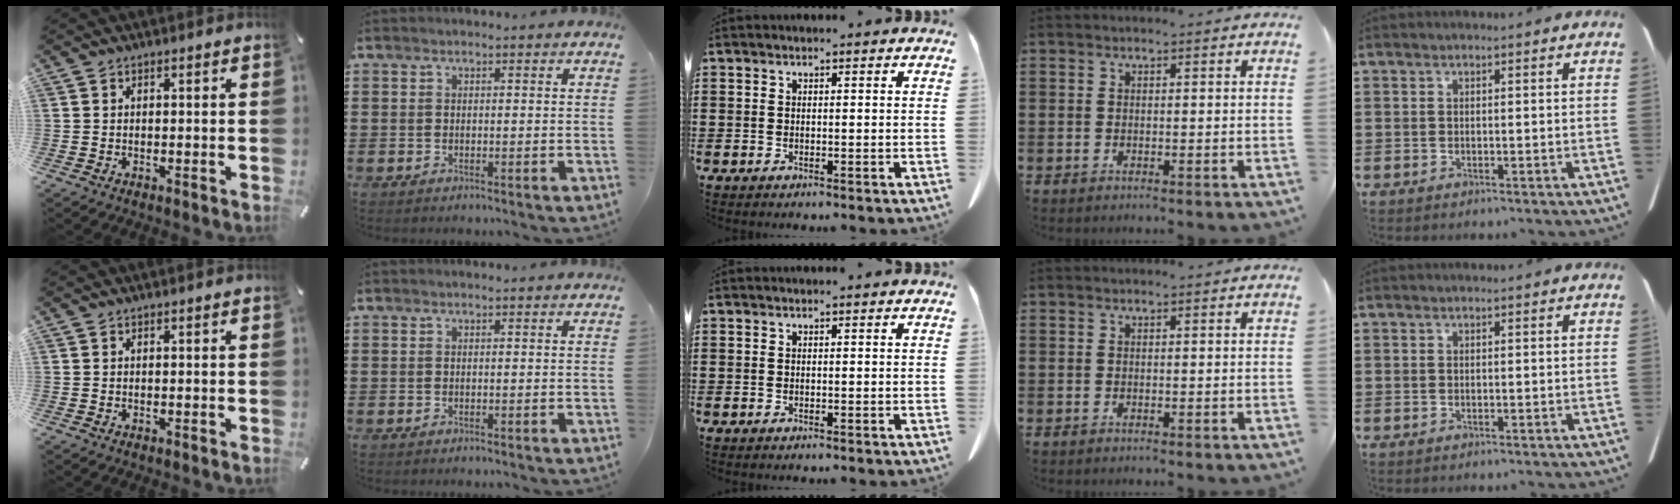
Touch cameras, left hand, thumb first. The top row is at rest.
{}